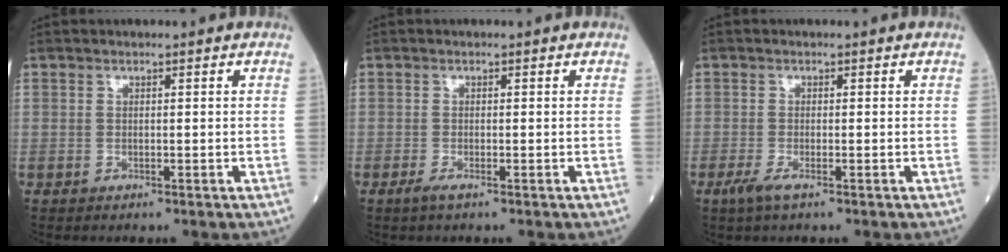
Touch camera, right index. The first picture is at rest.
{"total": 1.2, "force": [-0.8, 0.0, 0.9], "torque": [-0.025, -0.005, -0.018]}
{"total": 2.2, "force": [-1.3, 0.3, 1.8], "torque": [-0.042, -0.007, -0.029]}